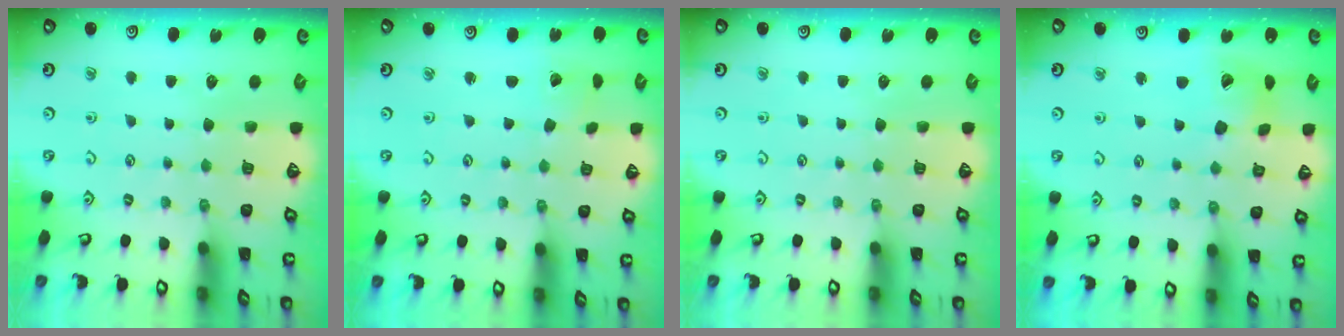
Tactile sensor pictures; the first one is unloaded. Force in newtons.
{"total": 1.9, "press": 1.9, "slide": 0.1}
{"total": 0.0}
{"total": 11.2, "press": 11.1, "slide": 1.5}